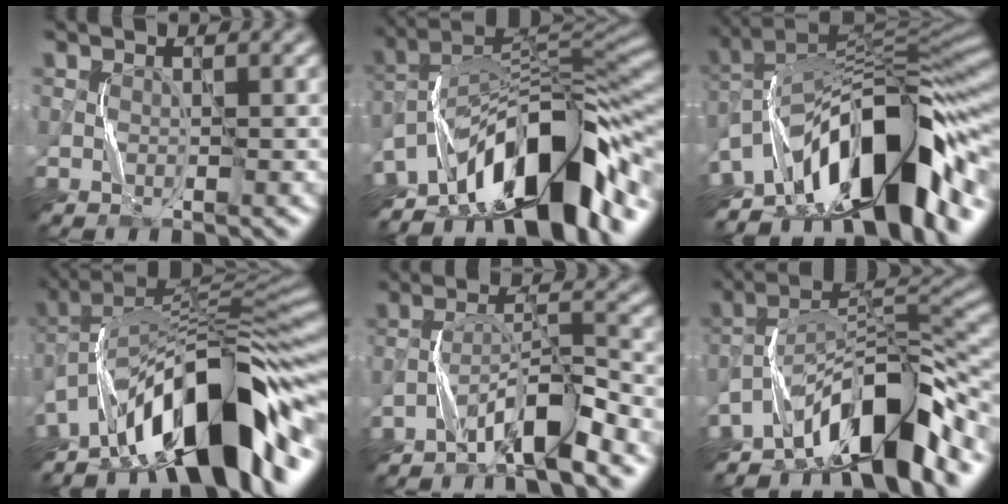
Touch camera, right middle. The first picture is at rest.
{"total": 13.4, "force": [-8.4, 4.6, 9.4], "torque": [-0.125, 0.030, -0.159]}
{"total": 14.6, "force": [-8.0, 5.7, 10.8], "torque": [-0.155, 0.030, -0.150]}
{"total": 13.7, "force": [-7.2, 4.6, 10.8], "torque": [-0.156, 0.033, -0.127]}
{"total": 5.4, "force": [-4.0, 0.7, 3.6], "torque": [-0.061, 0.014, -0.075]}
{"total": 11.0, "force": [-7.5, 3.4, 7.2], "torque": [-0.102, 0.014, -0.144]}